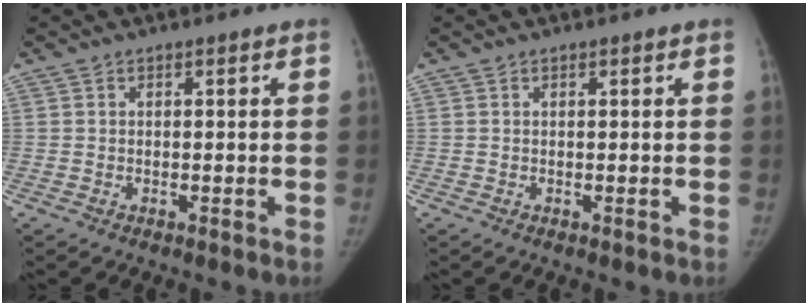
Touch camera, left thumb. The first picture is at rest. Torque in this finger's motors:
{"motor_torque": [0.08, 0.08, -0.22, 0.01, 0.04]}